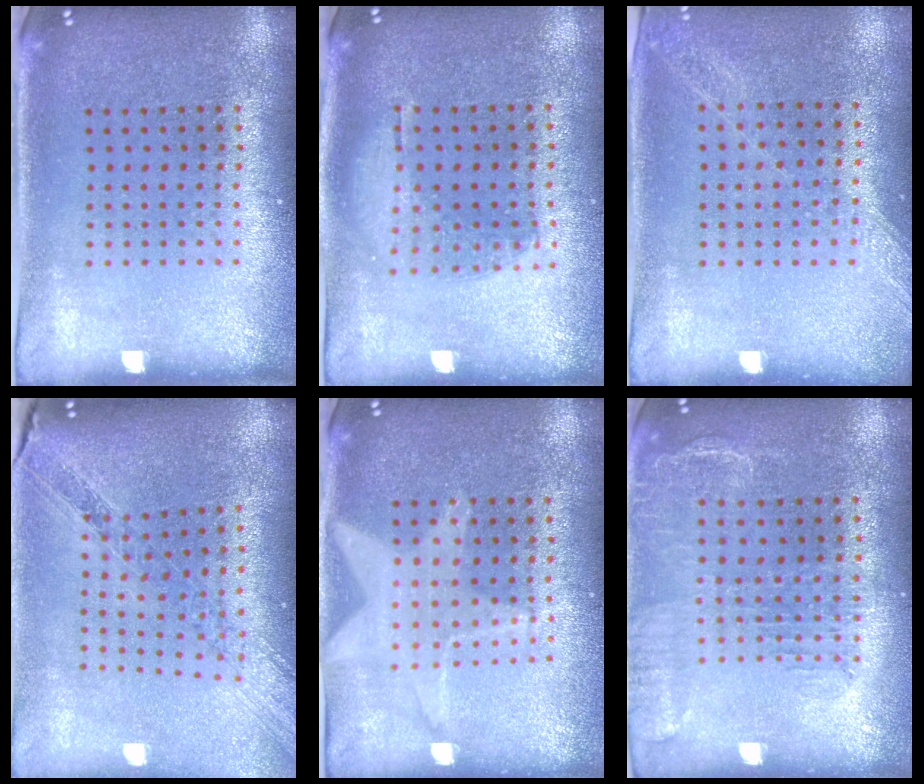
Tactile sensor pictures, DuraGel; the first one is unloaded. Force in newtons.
{"total": 1.0, "press": 0.9, "slide": 0.3}
{"total": 1.3, "press": 1.2, "slide": 0.2}
{"total": 1.2, "press": 1.2, "slide": 0.3}
{"total": 1.2, "press": 1.2, "slide": 0.2}
{"total": 1.7, "press": 1.4, "slide": 0.8}